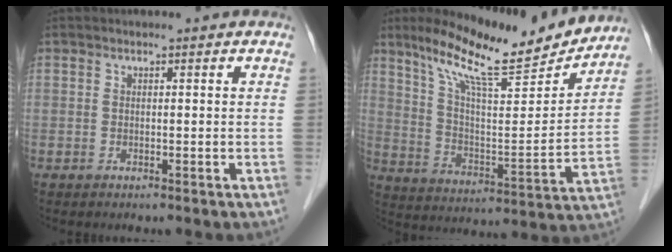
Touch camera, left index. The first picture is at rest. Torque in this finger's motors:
{"motor_torque": [0.58, -0.71, 0.33, 0.12]}